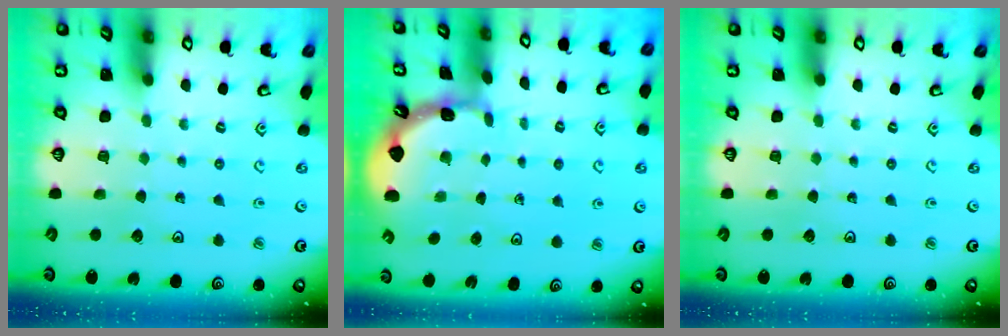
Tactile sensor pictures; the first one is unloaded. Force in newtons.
{"total": 1.6, "press": 1.6, "slide": 0.1}
{"total": 0.0}